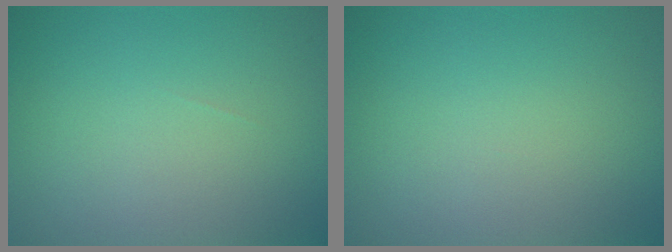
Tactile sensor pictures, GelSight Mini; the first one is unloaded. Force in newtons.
{"total": 0.0}